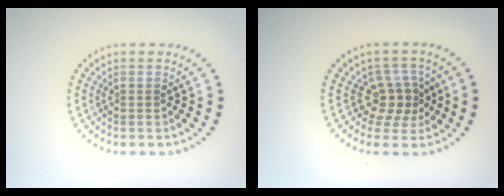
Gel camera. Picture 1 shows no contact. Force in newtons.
{"total": 3.0, "press": 2.4, "slide": 1.8}